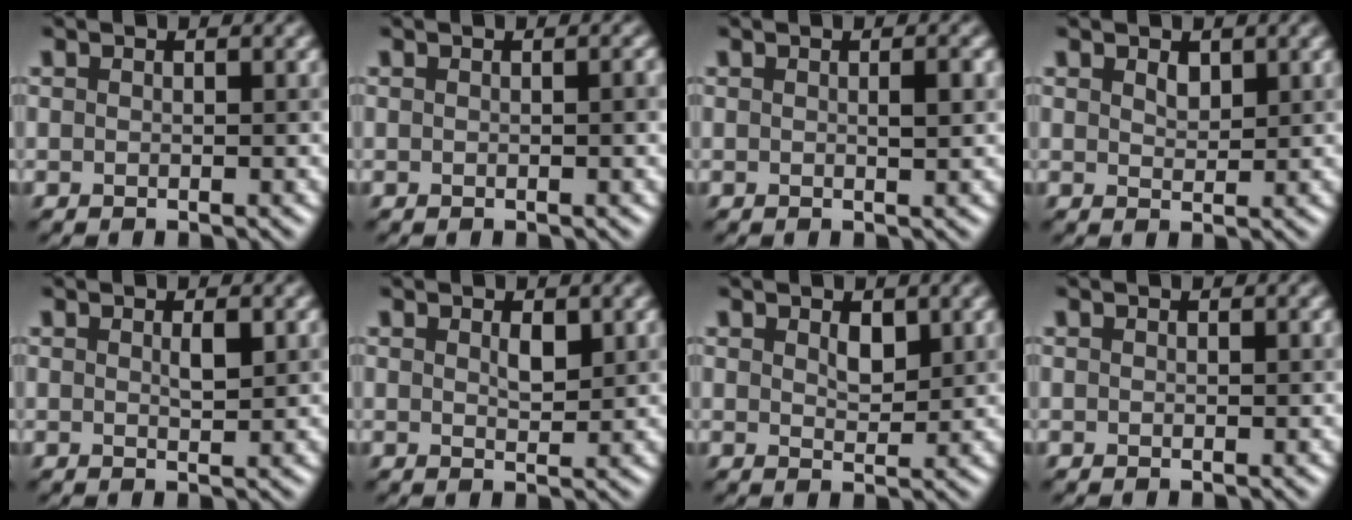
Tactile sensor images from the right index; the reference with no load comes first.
{"total": 0.9, "force": [0.0, 0.1, 0.9], "torque": [-0.012, 0.002, 0.000]}
{"total": 1.2, "force": [0.2, 0.2, 1.2], "torque": [-0.018, 0.001, 0.002]}
{"total": 1.2, "force": [0.8, 0.6, 0.6], "torque": [-0.012, -0.001, 0.017]}
{"total": 1.2, "force": [0.5, 0.3, 1.1], "torque": [-0.021, -0.002, 0.009]}
{"total": 1.4, "force": [0.7, 0.6, 1.1], "torque": [-0.021, -0.003, 0.015]}
{"total": 1.7, "force": [0.9, 0.9, 1.1], "torque": [-0.020, -0.003, 0.019]}
{"total": 0.0}